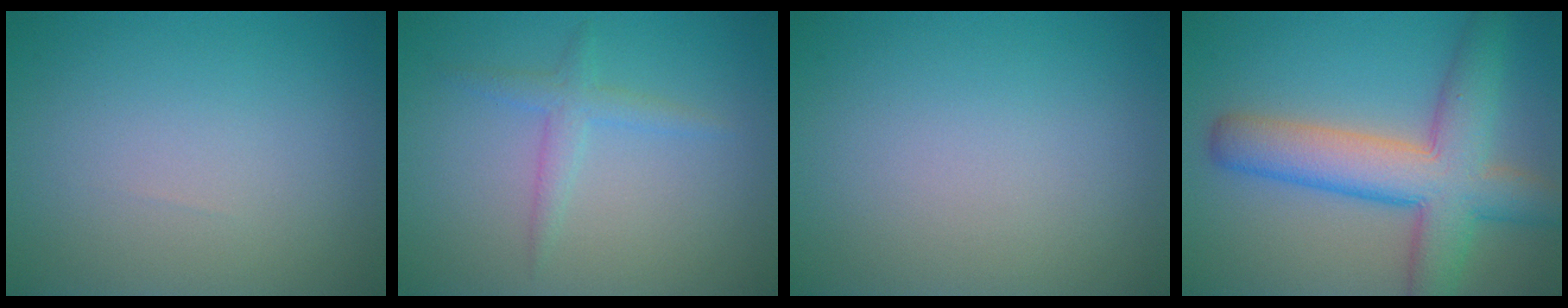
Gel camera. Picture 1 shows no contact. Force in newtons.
{"total": 1.9, "press": 1.9, "slide": 0.1}
{"total": 0.0}
{"total": 8.5, "press": 8.5, "slide": 0.2}